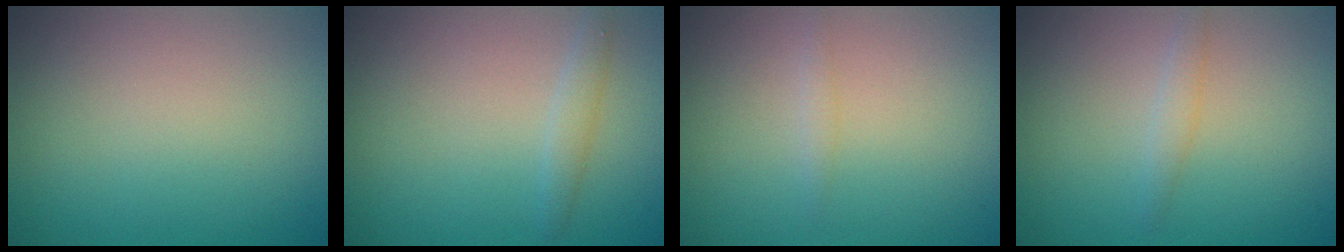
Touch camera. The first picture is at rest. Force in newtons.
{"total": 1.3, "press": 1.3, "slide": 0.1}
{"total": 0.7, "press": 0.7, "slide": 0.0}
{"total": 1.0, "press": 1.0, "slide": 0.1}